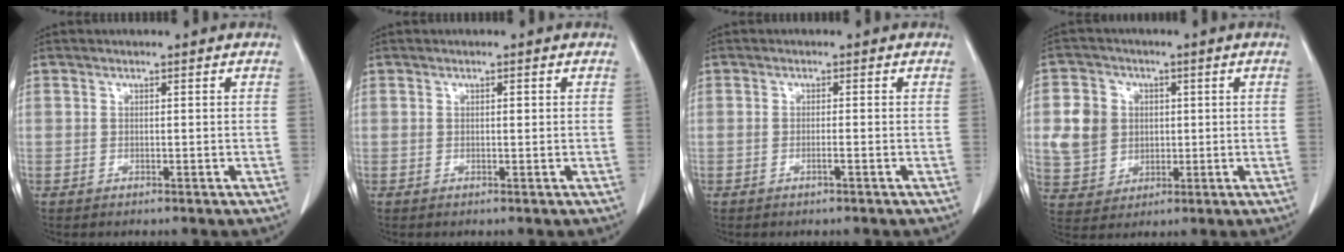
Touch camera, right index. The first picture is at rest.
{"total": 0.6, "force": [0.1, 0.2, 0.5], "torque": [-0.010, 0.000, 0.002]}
{"total": 1.0, "force": [-0.5, -0.2, 0.9], "torque": [-0.019, -0.001, -0.008]}
{"total": 8.2, "force": [1.1, 7.4, 3.3], "torque": [-0.086, 0.022, 0.030]}